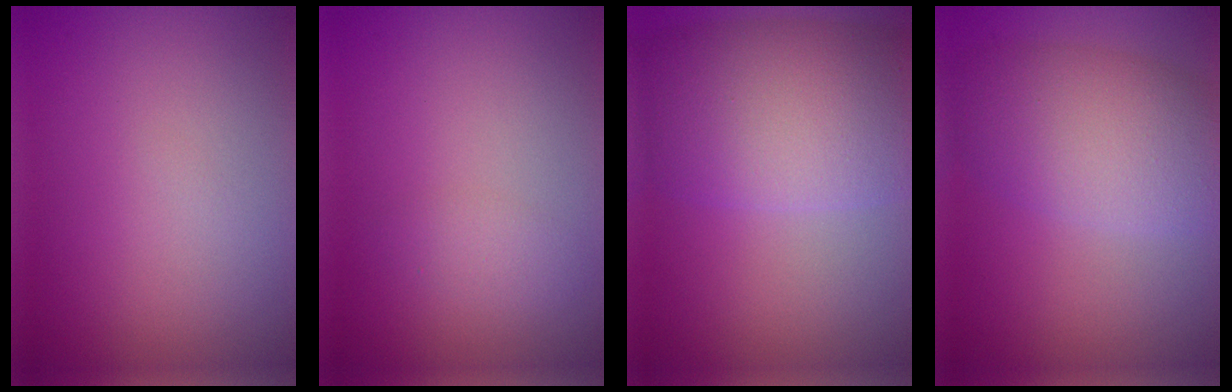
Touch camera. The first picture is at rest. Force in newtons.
{"total": 1.3, "press": 1.3, "slide": 0.0}
{"total": 11.7, "press": 11.7, "slide": 0.1}
{"total": 7.6, "press": 7.6, "slide": 0.6}